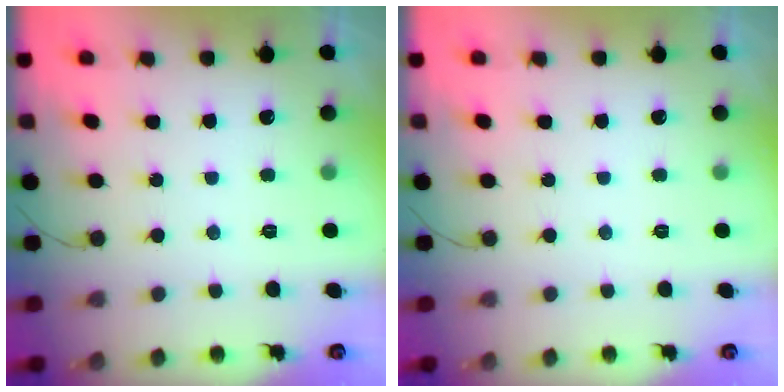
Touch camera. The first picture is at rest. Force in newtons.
{"total": 0.0}